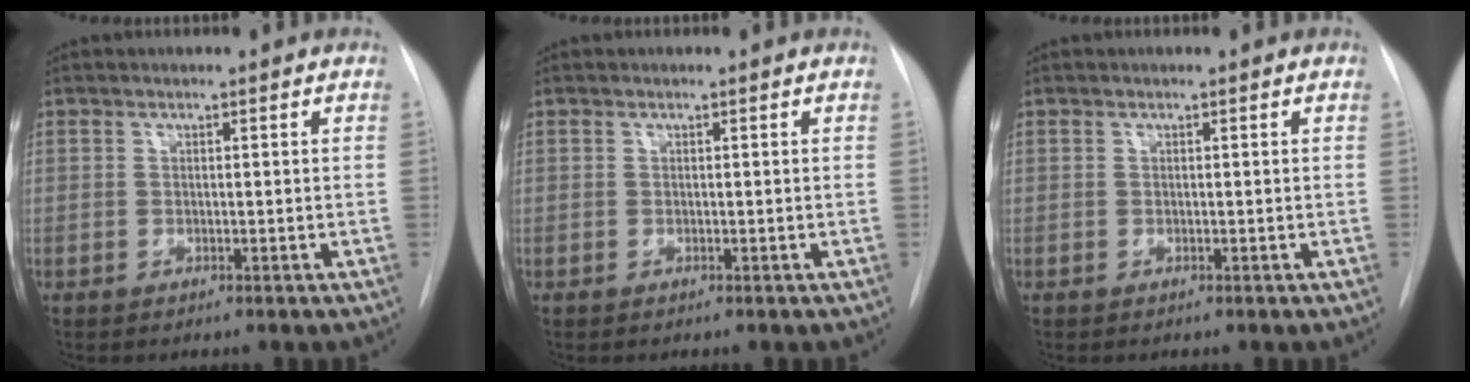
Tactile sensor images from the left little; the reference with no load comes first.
{"total": 0.0}
{"total": 0.0}